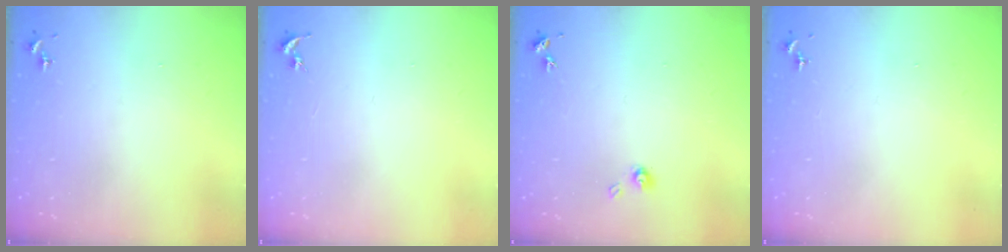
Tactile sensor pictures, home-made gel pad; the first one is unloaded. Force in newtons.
{"total": 0.0}
{"total": 4.0, "press": 4.0, "slide": 0.3}
{"total": 0.0}